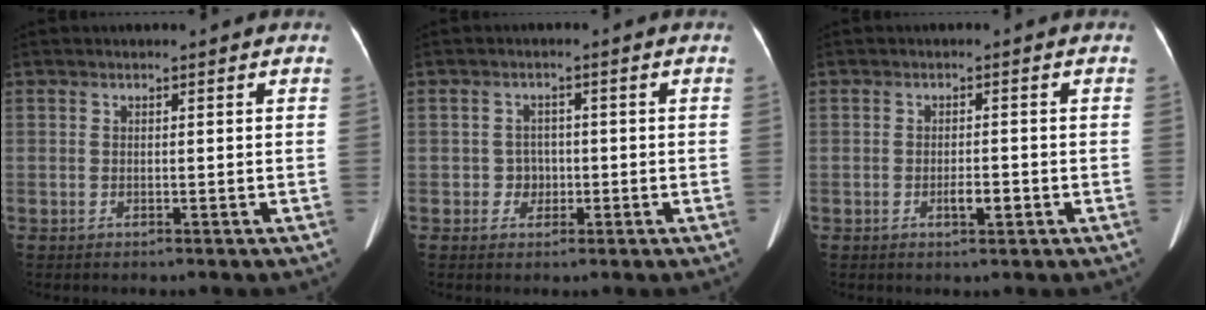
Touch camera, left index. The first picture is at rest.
{"total": 2.4, "force": [-0.6, 2.3, 0.4], "torque": [-0.002, 0.005, -0.009]}
{"total": 2.1, "force": [-0.9, 0.7, 1.7], "torque": [-0.030, -0.001, -0.014]}